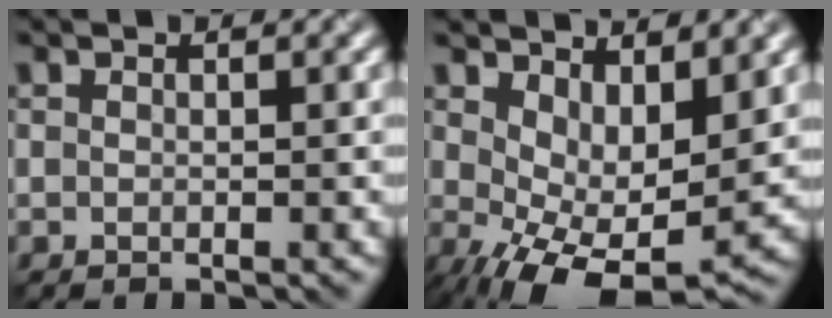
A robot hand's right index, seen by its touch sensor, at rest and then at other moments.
{"total": 7.6, "force": [0.2, 3.7, 6.6], "torque": [-0.120, -0.019, 0.013]}